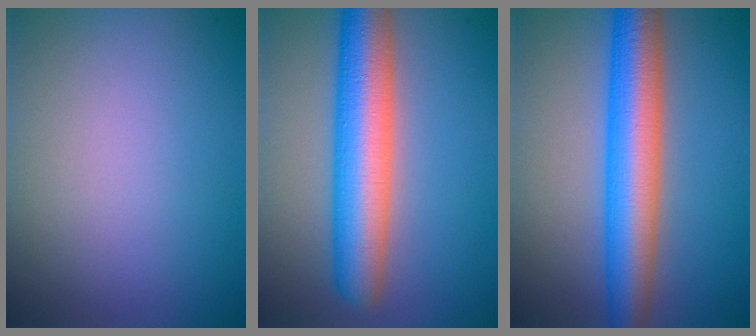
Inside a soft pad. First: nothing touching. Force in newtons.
{"total": 8.6, "press": 8.6, "slide": 0.3}
{"total": 8.2, "press": 8.2, "slide": 0.3}